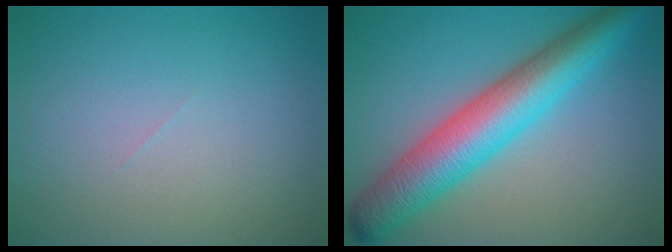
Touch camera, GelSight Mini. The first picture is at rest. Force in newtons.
{"total": 8.4, "press": 8.4, "slide": 0.2}